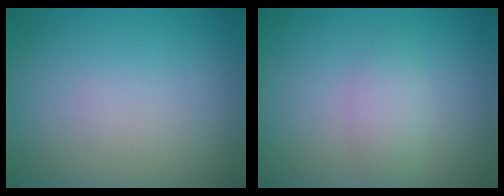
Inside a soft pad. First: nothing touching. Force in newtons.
{"total": 2.0, "press": 2.0, "slide": 0.2}